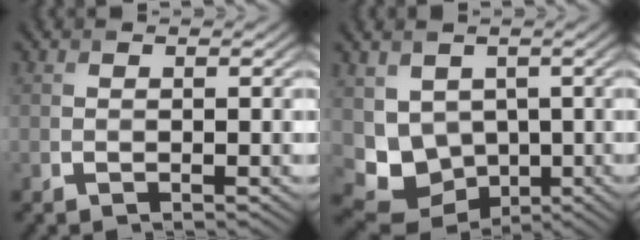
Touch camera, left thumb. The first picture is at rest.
{"total": 7.3, "force": [0.4, 6.3, 3.7], "torque": [-0.089, -0.033, 0.017]}